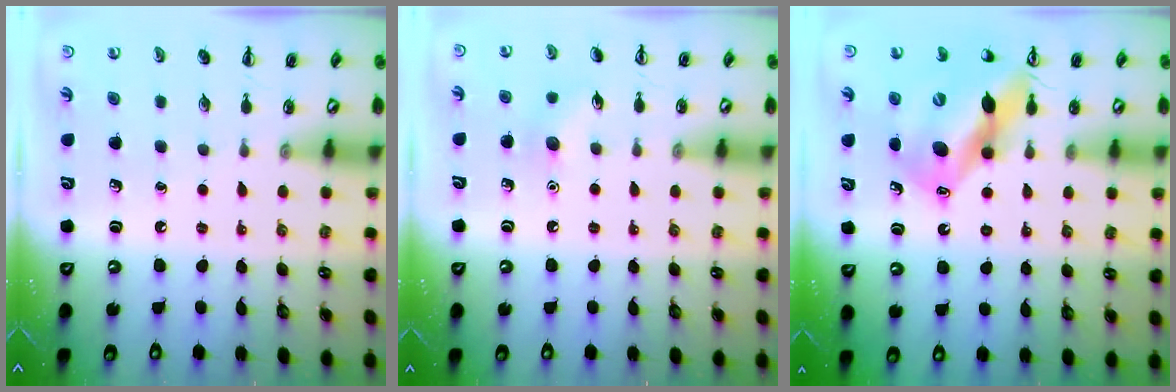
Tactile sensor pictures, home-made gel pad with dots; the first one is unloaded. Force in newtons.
{"total": 6.5, "press": 6.3, "slide": 1.6}
{"total": 14.2, "press": 13.5, "slide": 4.4}